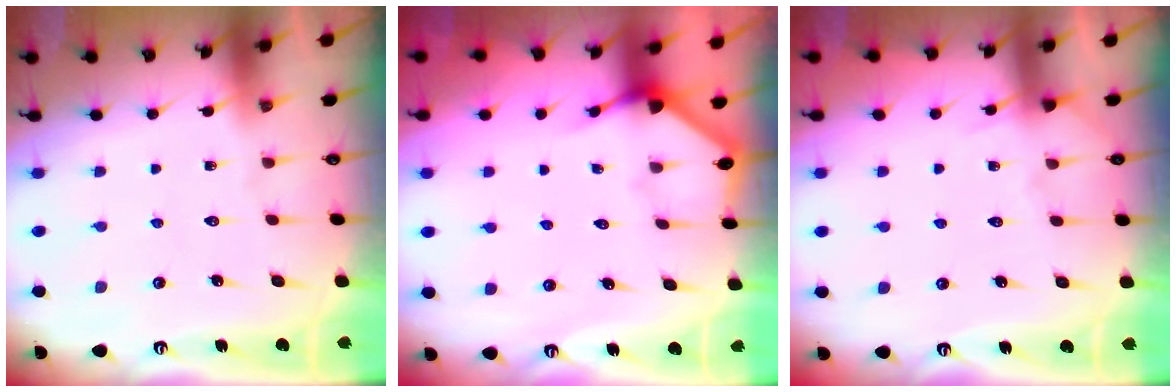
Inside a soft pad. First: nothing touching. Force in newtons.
{"total": 3.2, "press": 3.2, "slide": 0.2}
{"total": 4.2, "press": 4.2, "slide": 0.6}